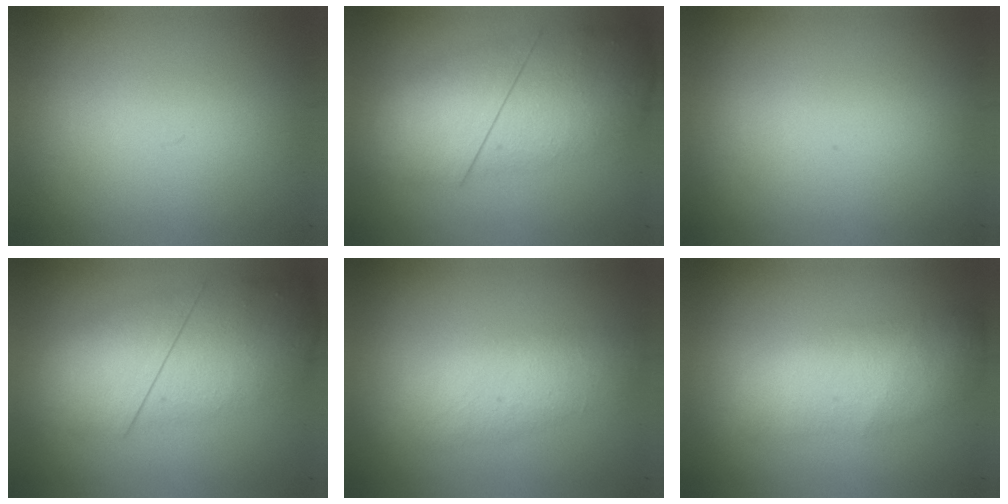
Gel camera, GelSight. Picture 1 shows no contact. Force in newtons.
{"total": 4.7}
{"total": 0.0}
{"total": 4.6}
{"total": 1.8}
{"total": 2.6}